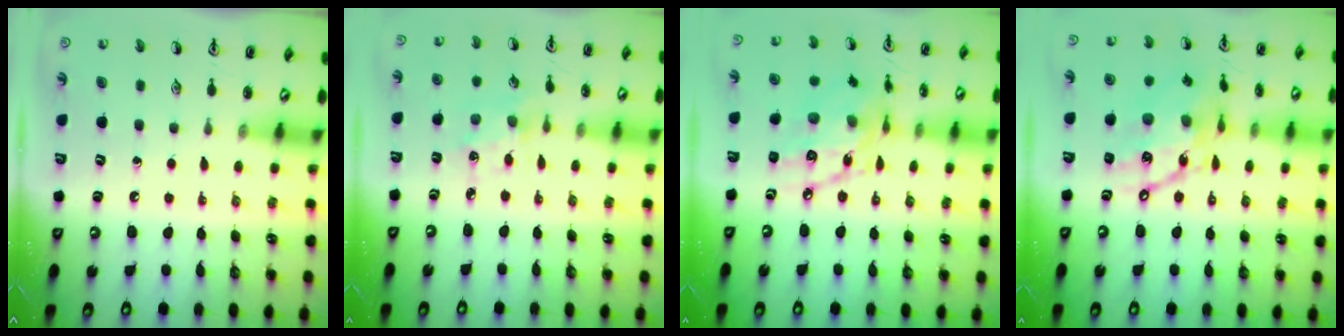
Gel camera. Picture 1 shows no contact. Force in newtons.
{"total": 2.0, "press": 2.0, "slide": 0.4}
{"total": 15.7, "press": 15.7, "slide": 1.2}
{"total": 15.4, "press": 15.3, "slide": 1.5}